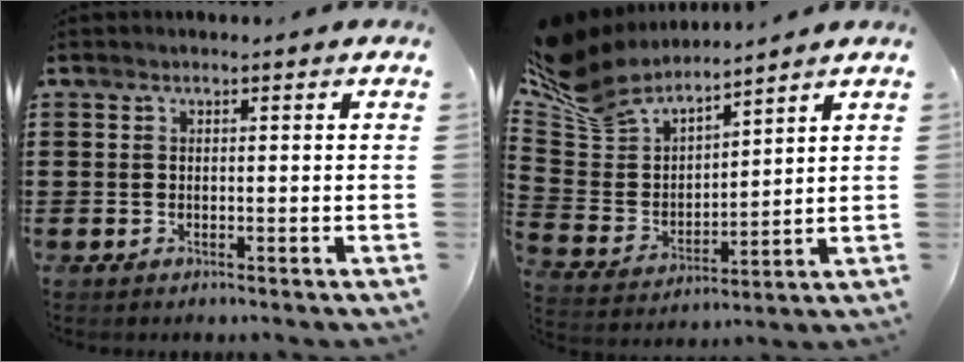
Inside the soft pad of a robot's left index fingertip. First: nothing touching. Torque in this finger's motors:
{"motor_torque": [1.79, -0.35, 0.43, 0.21]}